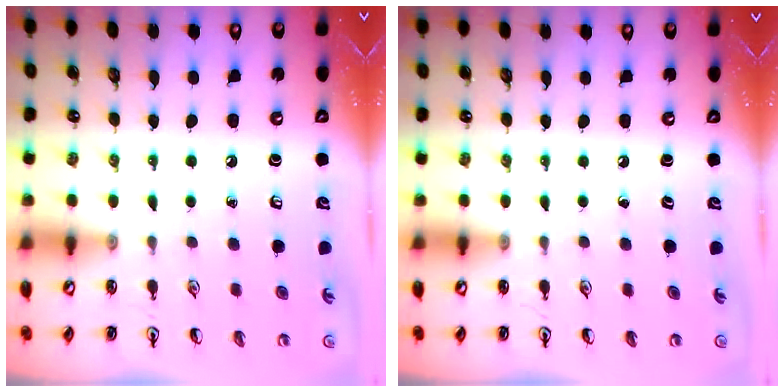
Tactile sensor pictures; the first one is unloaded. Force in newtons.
{"total": 0.0}